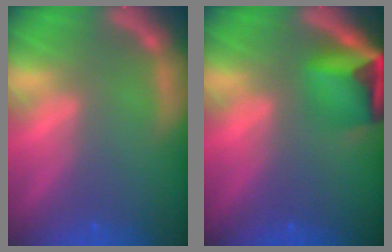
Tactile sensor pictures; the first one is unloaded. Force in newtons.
{"total": 6.4}